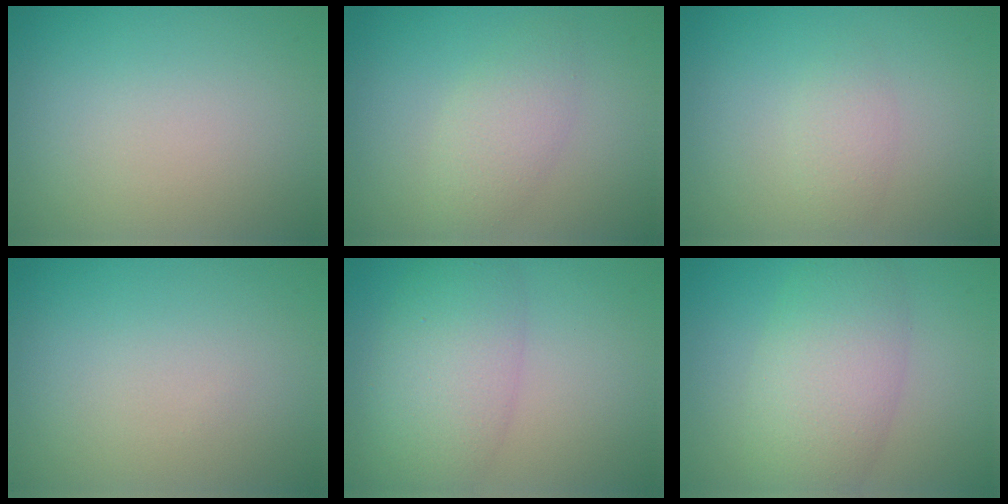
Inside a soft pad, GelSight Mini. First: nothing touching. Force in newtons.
{"total": 2.7, "press": 2.6, "slide": 0.0}
{"total": 1.5, "press": 1.5, "slide": 0.0}
{"total": 0.0}
{"total": 5.8, "press": 5.8, "slide": 0.2}
{"total": 6.1, "press": 6.1, "slide": 0.3}